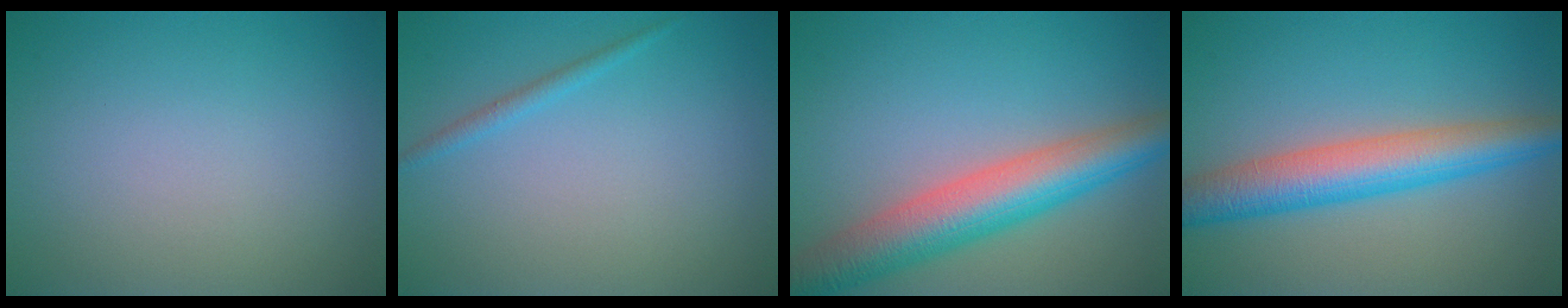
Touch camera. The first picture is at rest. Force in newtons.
{"total": 1.1, "press": 1.0, "slide": 0.1}
{"total": 7.7, "press": 7.7, "slide": 0.4}
{"total": 6.3, "press": 6.3, "slide": 0.1}